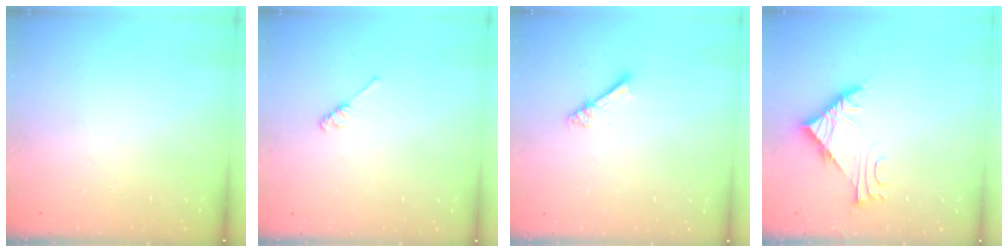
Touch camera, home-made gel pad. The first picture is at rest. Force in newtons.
{"total": 2.7, "press": 2.7, "slide": 0.4}
{"total": 3.6, "press": 3.6, "slide": 0.3}
{"total": 5.6, "press": 5.6, "slide": 0.3}